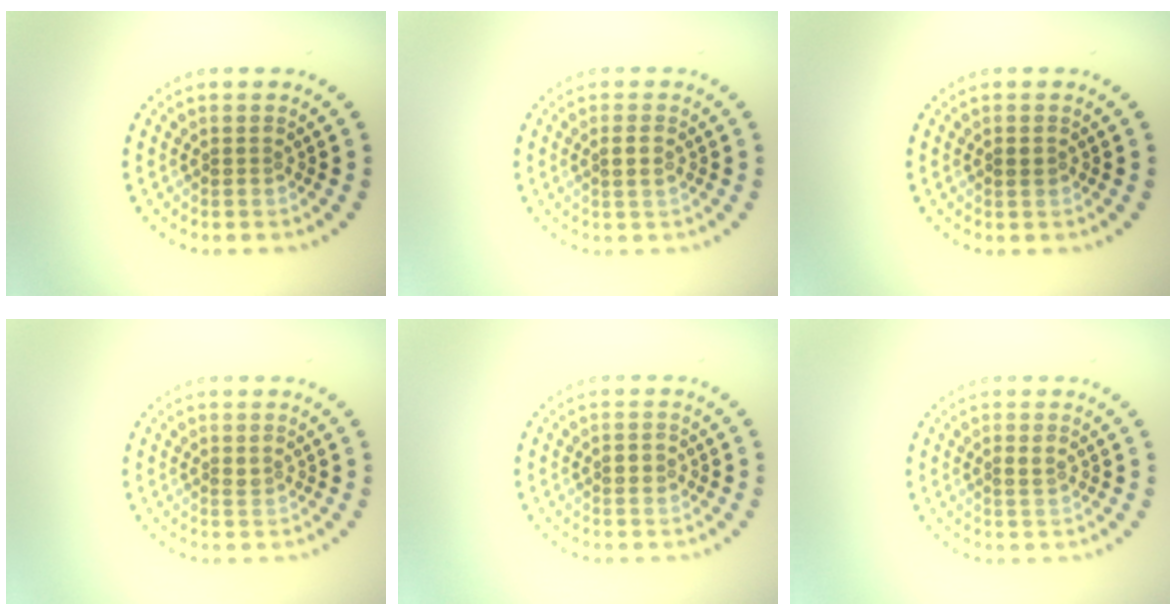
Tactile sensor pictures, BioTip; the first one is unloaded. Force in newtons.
{"total": 1.3, "press": 1.3, "slide": 0.4}
{"total": 0.7, "press": 0.6, "slide": 0.2}
{"total": 0.5, "press": 0.4, "slide": 0.3}
{"total": 0.8, "press": 0.8, "slide": 0.0}
{"total": 1.0, "press": 0.9, "slide": 0.4}